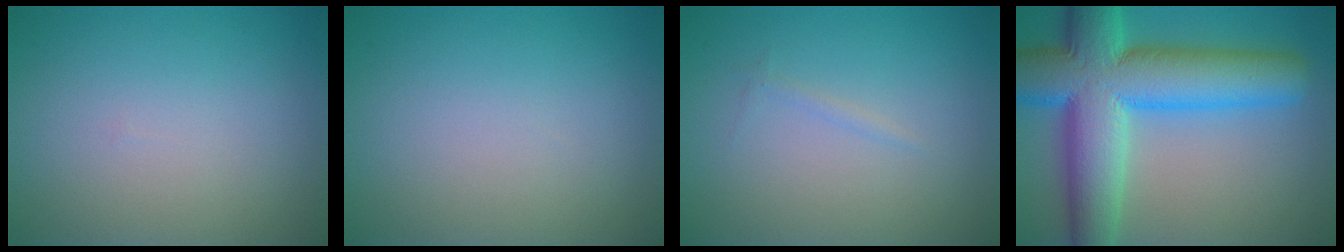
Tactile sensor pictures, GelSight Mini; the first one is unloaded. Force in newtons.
{"total": 0.0}
{"total": 0.5, "press": 0.5, "slide": 0.0}
{"total": 13.1, "press": 13.1, "slide": 0.4}